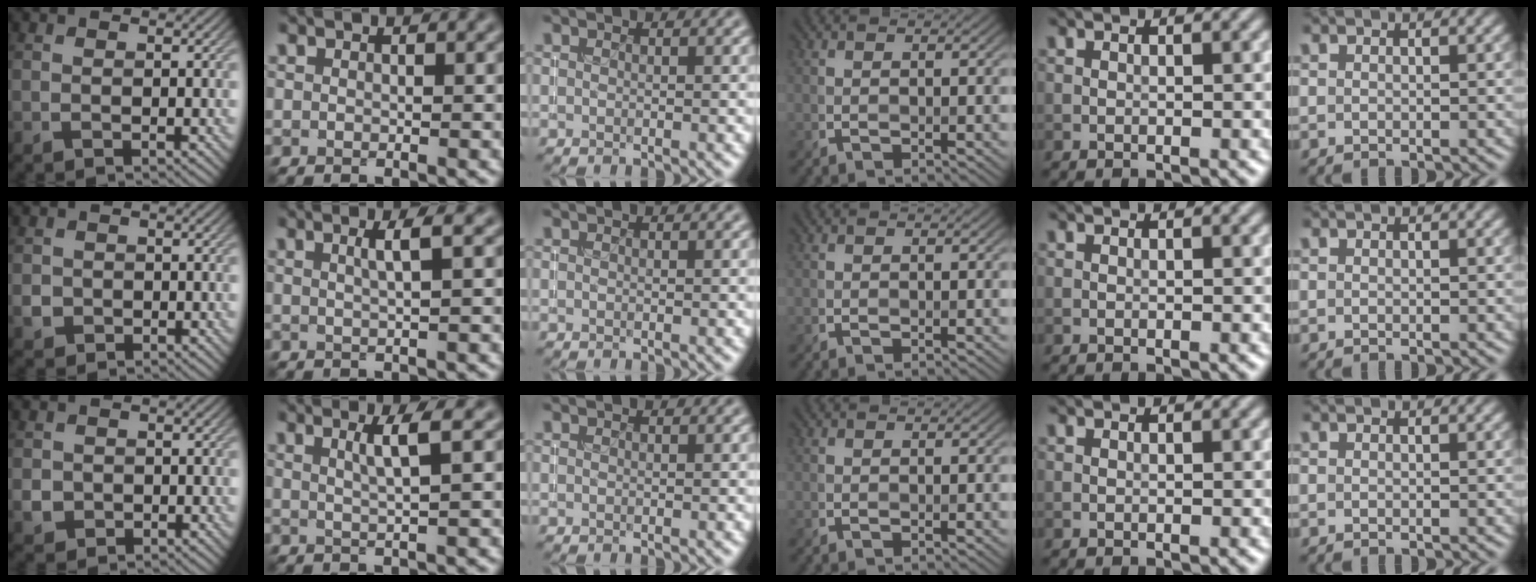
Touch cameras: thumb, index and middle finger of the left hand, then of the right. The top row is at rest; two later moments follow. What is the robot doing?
{"motion": "insert", "object": "coin"}